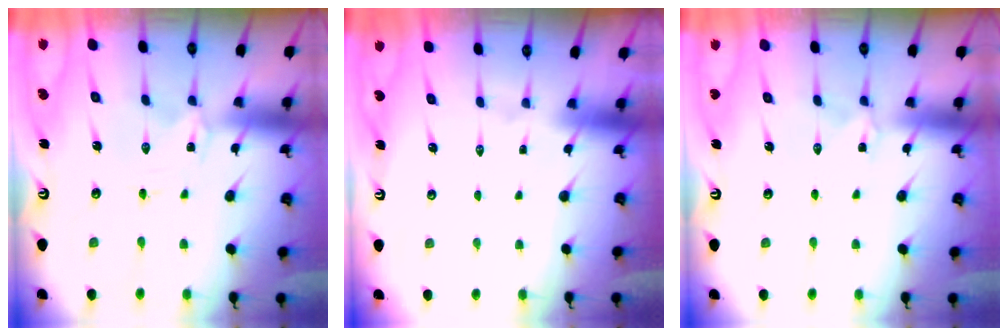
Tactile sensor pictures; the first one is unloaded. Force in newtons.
{"total": 1.5, "press": 1.5, "slide": 0.1}
{"total": 1.8, "press": 1.8, "slide": 0.3}